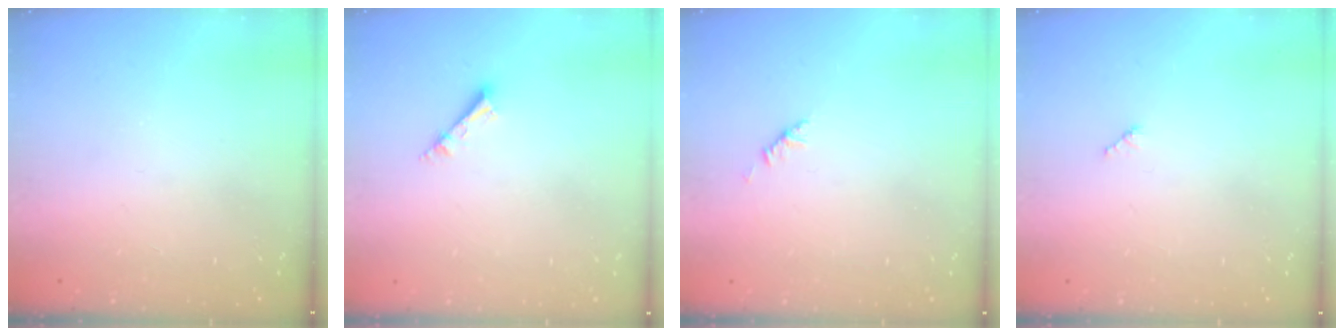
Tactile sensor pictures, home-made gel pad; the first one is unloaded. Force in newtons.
{"total": 2.3, "press": 2.3, "slide": 0.1}
{"total": 1.9, "press": 1.8, "slide": 0.6}
{"total": 2.5, "press": 2.5, "slide": 0.3}